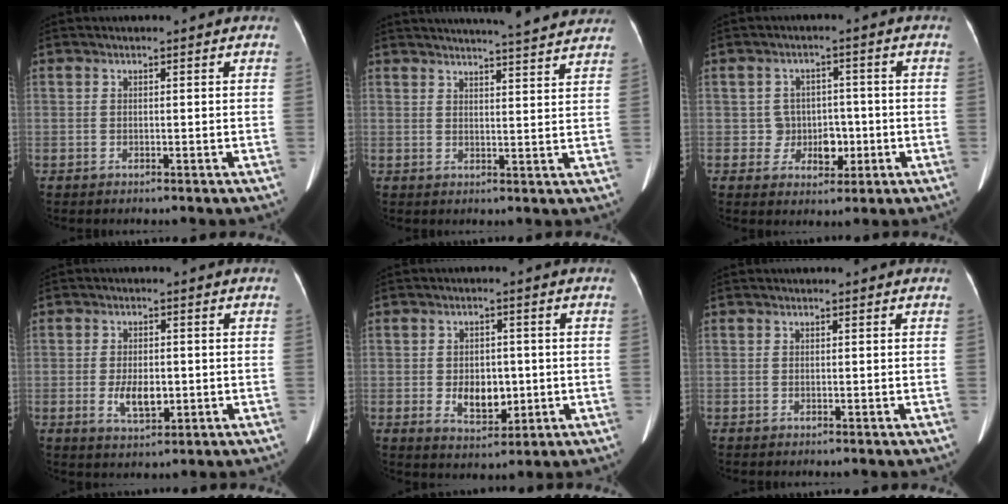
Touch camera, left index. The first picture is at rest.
{"total": 15.2, "force": [14.2, 0.4, 5.4], "torque": [-0.077, -0.006, 0.168]}
{"total": 4.6, "force": [-0.8, 4.3, 1.4], "torque": [-0.011, 0.012, -0.007]}
{"total": 5.0, "force": [-1.0, 2.4, 4.2], "torque": [-0.080, -0.005, -0.011]}
{"total": 6.0, "force": [-0.9, 3.9, 4.5], "torque": [-0.075, 0.000, -0.004]}
{"total": 0.0}